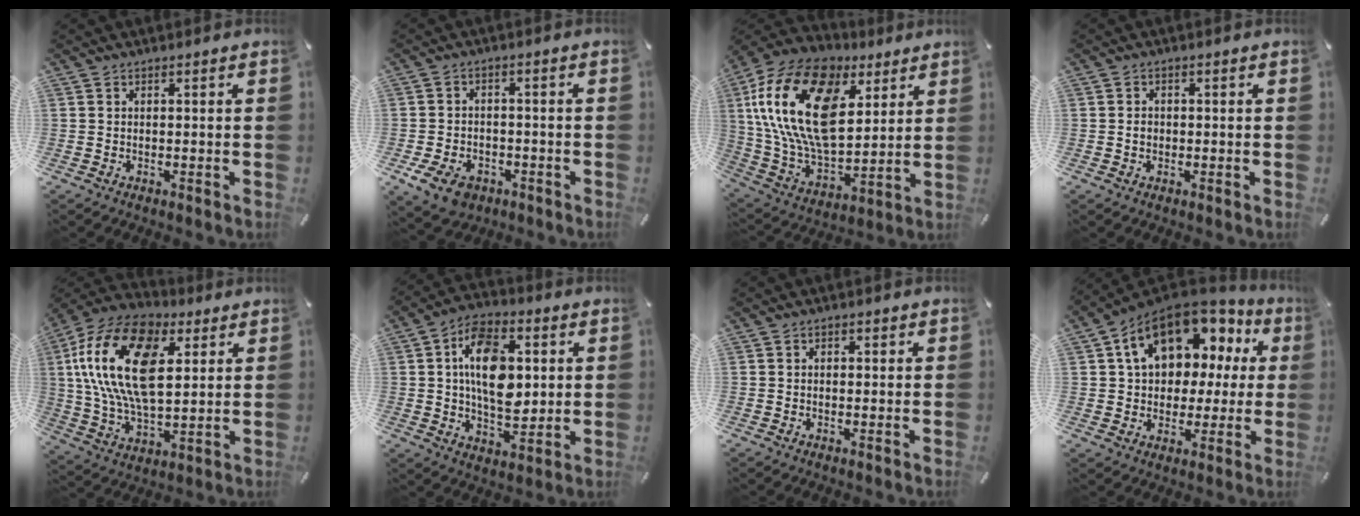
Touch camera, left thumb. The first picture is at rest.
{"total": 7.2, "force": [-3.8, 5.0, 3.6], "torque": [-0.077, 0.017, -0.070]}
{"total": 23.5, "force": [8.4, 14.5, 16.5], "torque": [-0.359, -0.038, 0.146]}
{"total": 1.8, "force": [-0.3, 1.4, 1.1], "torque": [-0.022, 0.004, -0.006]}
{"total": 22.7, "force": [6.2, 13.6, 17.1], "torque": [-0.380, -0.006, 0.100]}
{"total": 15.2, "force": [2.2, 9.8, 11.4], "torque": [-0.196, 0.008, 0.037]}
{"total": 1.0, "force": [0.1, 0.8, 0.7], "torque": [-0.005, 0.002, -0.002]}
{"total": 15.7, "force": [6.8, 10.9, 9.0], "torque": [-0.147, -0.034, 0.125]}